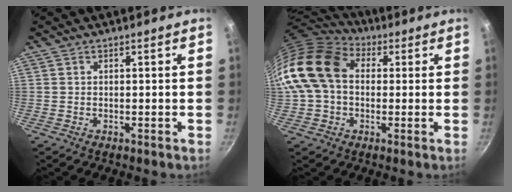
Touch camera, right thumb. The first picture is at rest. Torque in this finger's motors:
{"motor_torque": [2.42, 2.59, 0.94, -0.86, 0.52]}